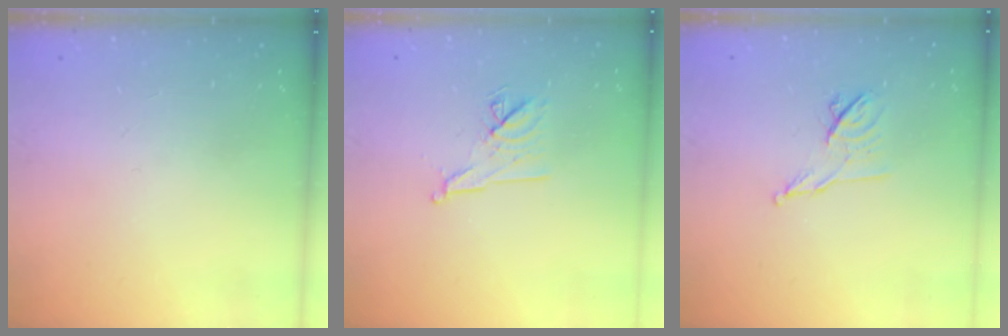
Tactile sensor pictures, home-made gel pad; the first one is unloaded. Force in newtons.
{"total": 8.9, "press": 8.9, "slide": 1.1}
{"total": 8.1, "press": 8.0, "slide": 1.3}